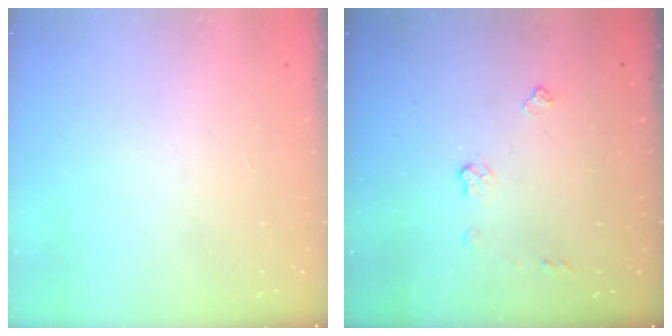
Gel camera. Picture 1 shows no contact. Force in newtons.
{"total": 5.2, "press": 5.1, "slide": 0.1}